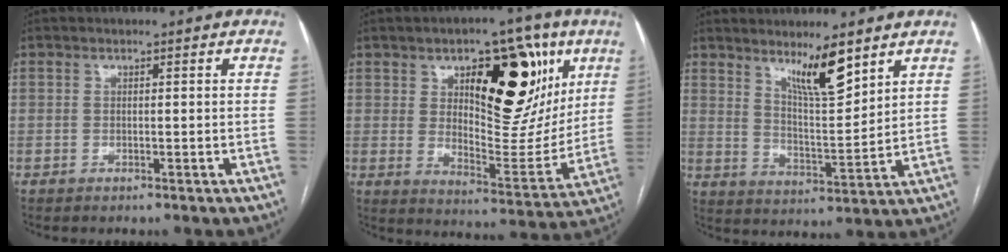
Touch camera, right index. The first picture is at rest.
{"total": 19.6, "force": [8.3, 8.5, 15.6], "torque": [-0.208, 0.006, 0.130]}
{"total": 8.1, "force": [6.0, 0.7, 5.5], "torque": [-0.101, -0.014, 0.111]}